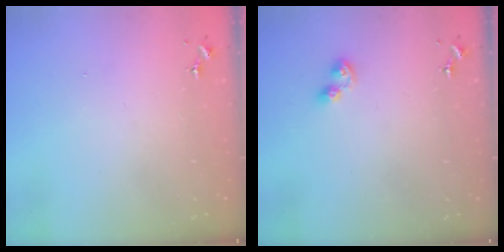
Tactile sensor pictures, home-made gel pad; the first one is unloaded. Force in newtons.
{"total": 4.7, "press": 4.6, "slide": 0.6}